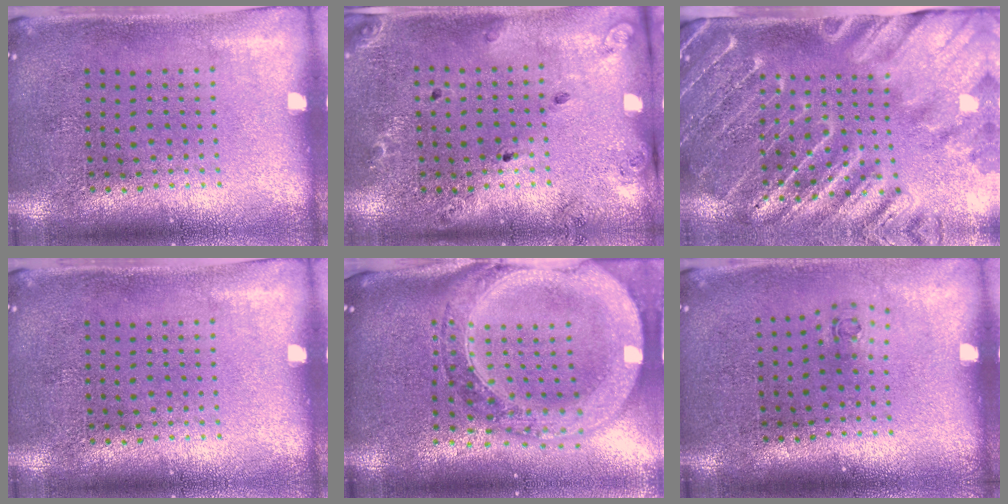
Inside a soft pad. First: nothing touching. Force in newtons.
{"total": 1.3, "press": 1.3, "slide": 0.3}
{"total": 3.9, "press": 3.4, "slide": 1.8}
{"total": 0.0}
{"total": 3.9, "press": 3.0, "slide": 2.5}
{"total": 0.7, "press": 0.3, "slide": 0.6}